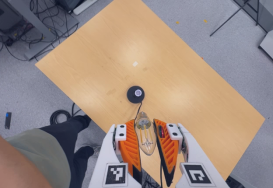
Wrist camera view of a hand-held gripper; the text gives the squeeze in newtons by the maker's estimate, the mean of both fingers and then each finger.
{"total": 21.2, "left": 23.9, "right": 18.4}